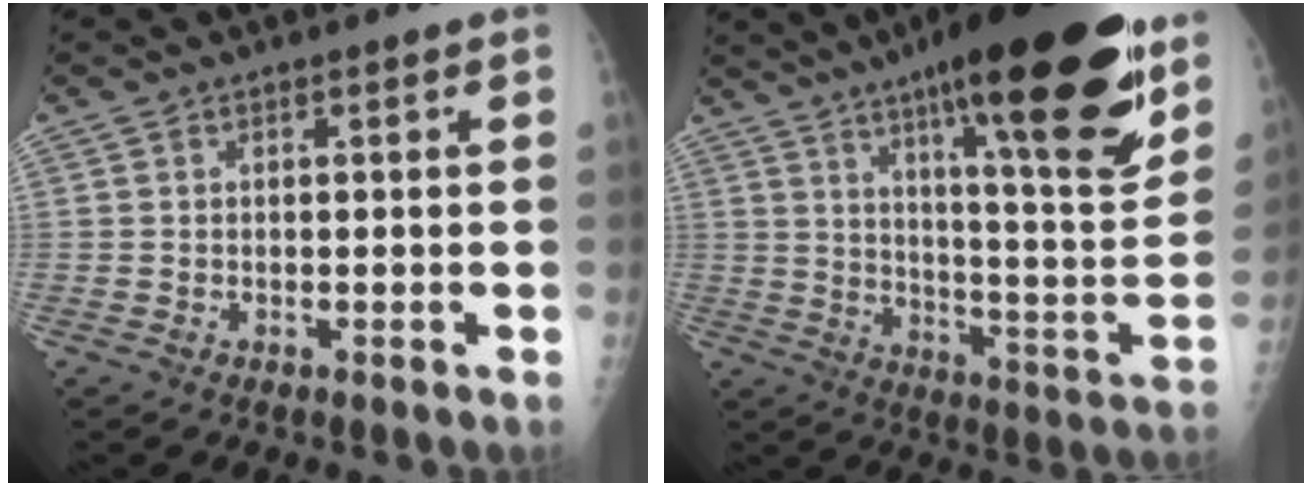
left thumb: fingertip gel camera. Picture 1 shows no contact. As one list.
[{"total": 28.5, "force": [17.3, 6.0, 21.9], "torque": [-0.300, -0.063, 0.265]}]